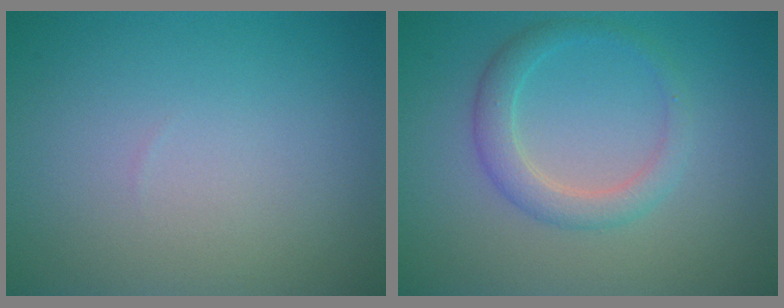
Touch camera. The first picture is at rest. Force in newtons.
{"total": 2.7, "press": 2.7, "slide": 0.1}